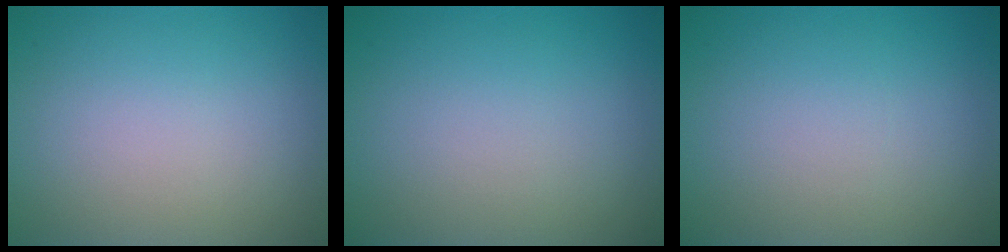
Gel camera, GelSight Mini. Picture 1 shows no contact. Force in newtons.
{"total": 0.0}
{"total": 0.0}